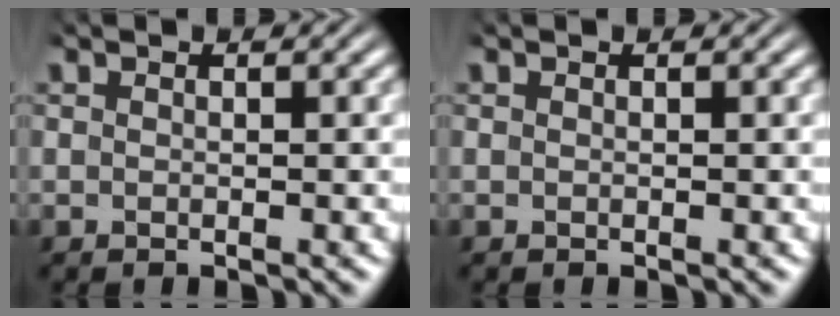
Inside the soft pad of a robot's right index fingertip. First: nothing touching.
{"total": 0.0}